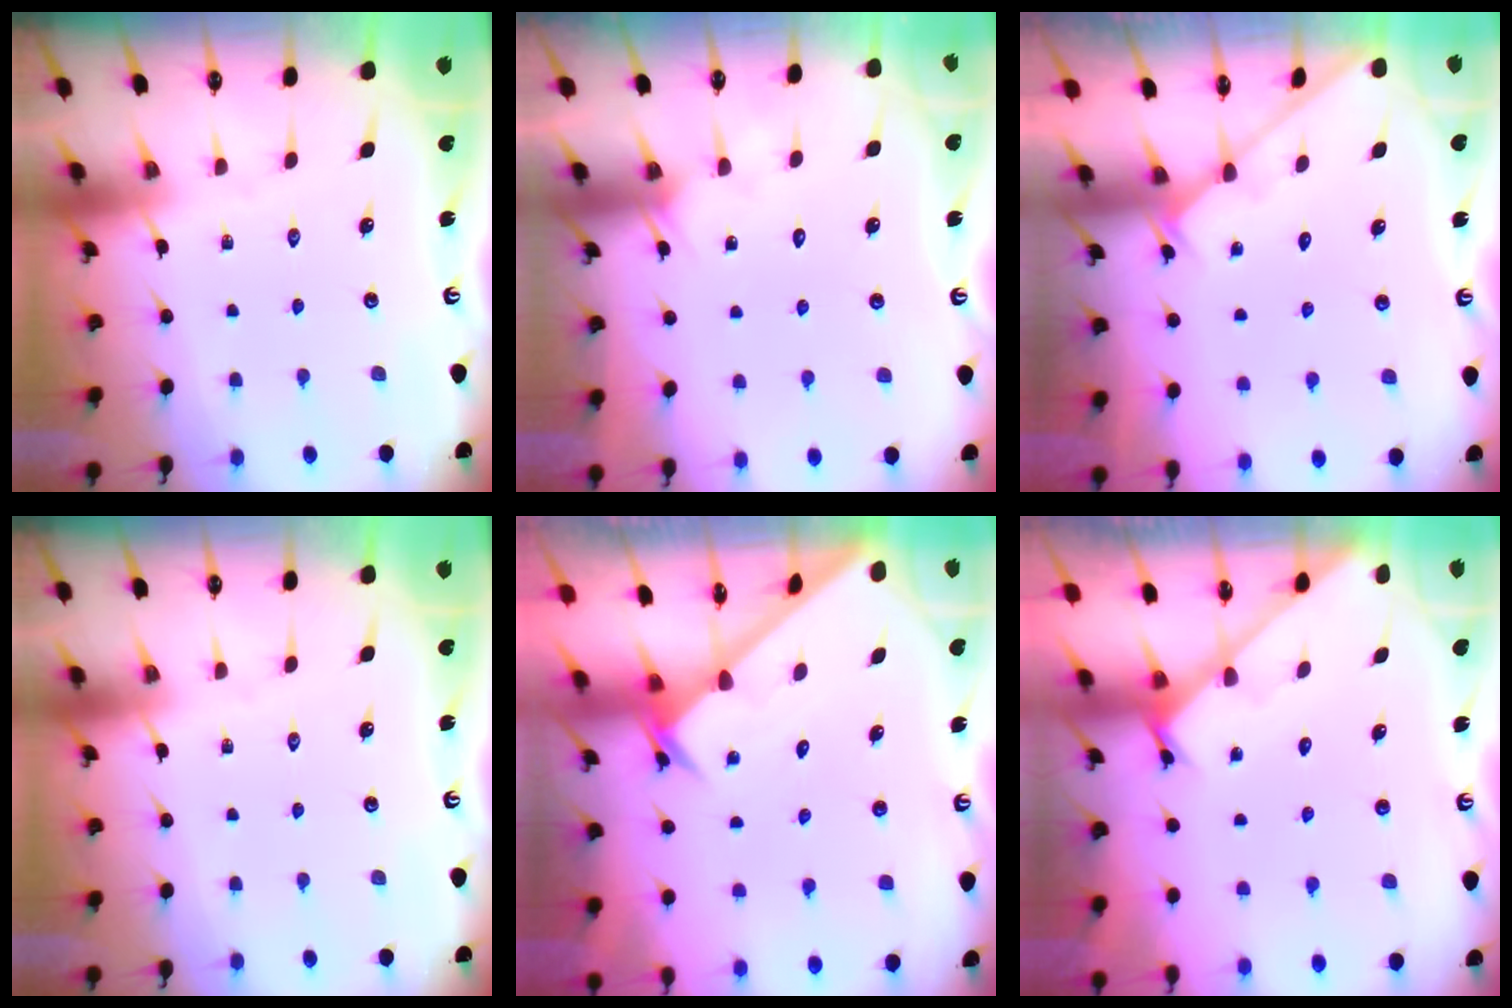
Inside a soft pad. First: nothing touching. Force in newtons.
{"total": 2.8, "press": 2.8, "slide": 0.1}
{"total": 2.0, "press": 2.0, "slide": 0.2}
{"total": 0.0}
{"total": 2.5, "press": 2.5, "slide": 0.2}
{"total": 1.7, "press": 1.7, "slide": 0.1}